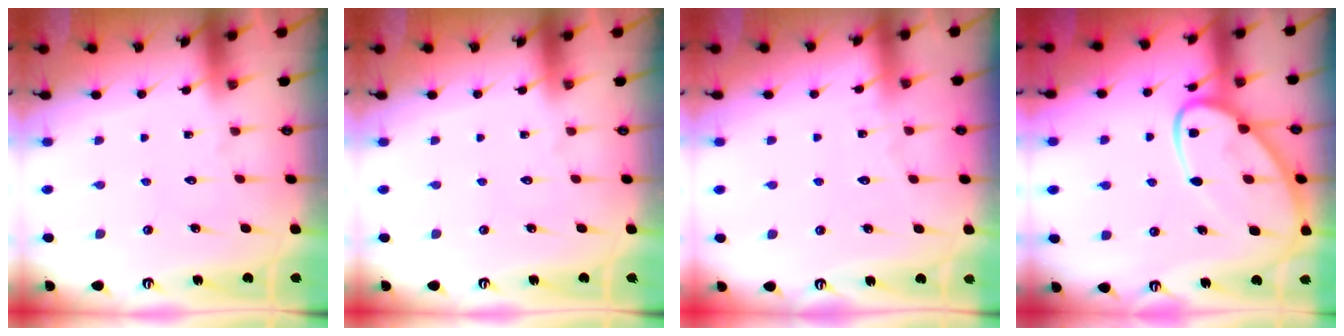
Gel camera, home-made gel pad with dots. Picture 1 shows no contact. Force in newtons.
{"total": 0.0}
{"total": 3.3, "press": 3.3, "slide": 0.3}
{"total": 14.4, "press": 14.3, "slide": 1.3}